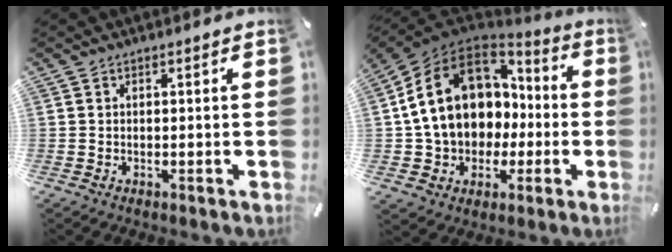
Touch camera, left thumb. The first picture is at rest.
{"total": 17.4, "force": [1.8, 14.5, 9.4], "torque": [-0.193, 0.005, 0.040]}